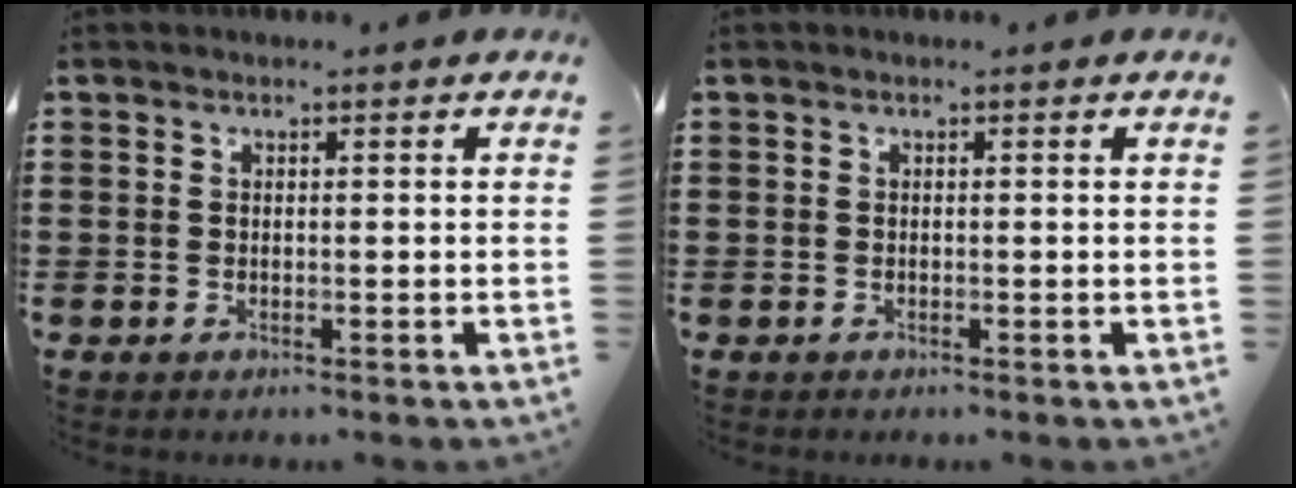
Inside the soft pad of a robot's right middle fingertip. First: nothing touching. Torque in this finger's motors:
{"motor_torque": [-0.28, -0.35, 0.03, 0.01]}